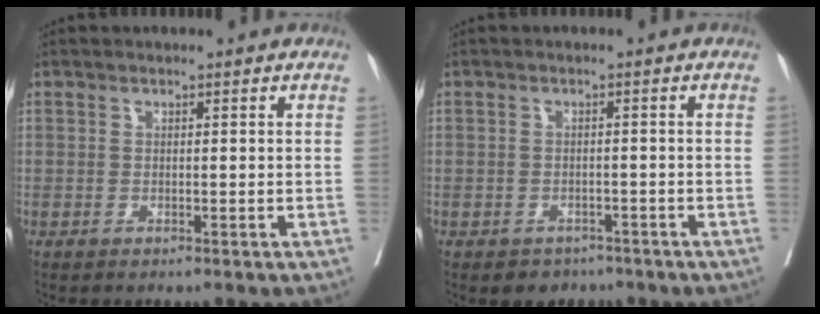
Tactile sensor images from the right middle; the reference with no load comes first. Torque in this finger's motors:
{"motor_torque": [0.48, -0.46, 0.07, 0.03]}